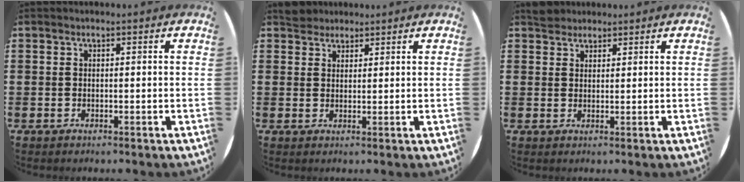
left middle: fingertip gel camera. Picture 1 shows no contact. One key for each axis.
{"total": 2.7, "fx": 2.5, "fy": 1.0, "fz": -0.1, "tx": 0.003, "ty": 0.002, "tz": 0.048}
{"total": 2.2, "fx": 2.1, "fy": 0.8, "fz": -0.1, "tx": 0.006, "ty": 0.003, "tz": 0.040}